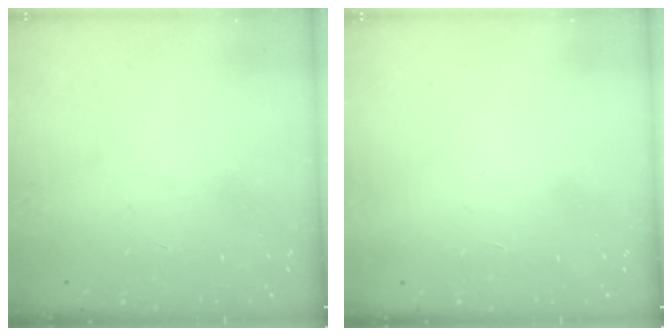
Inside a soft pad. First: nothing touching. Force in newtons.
{"total": 1.5, "press": 1.5, "slide": 0.1}